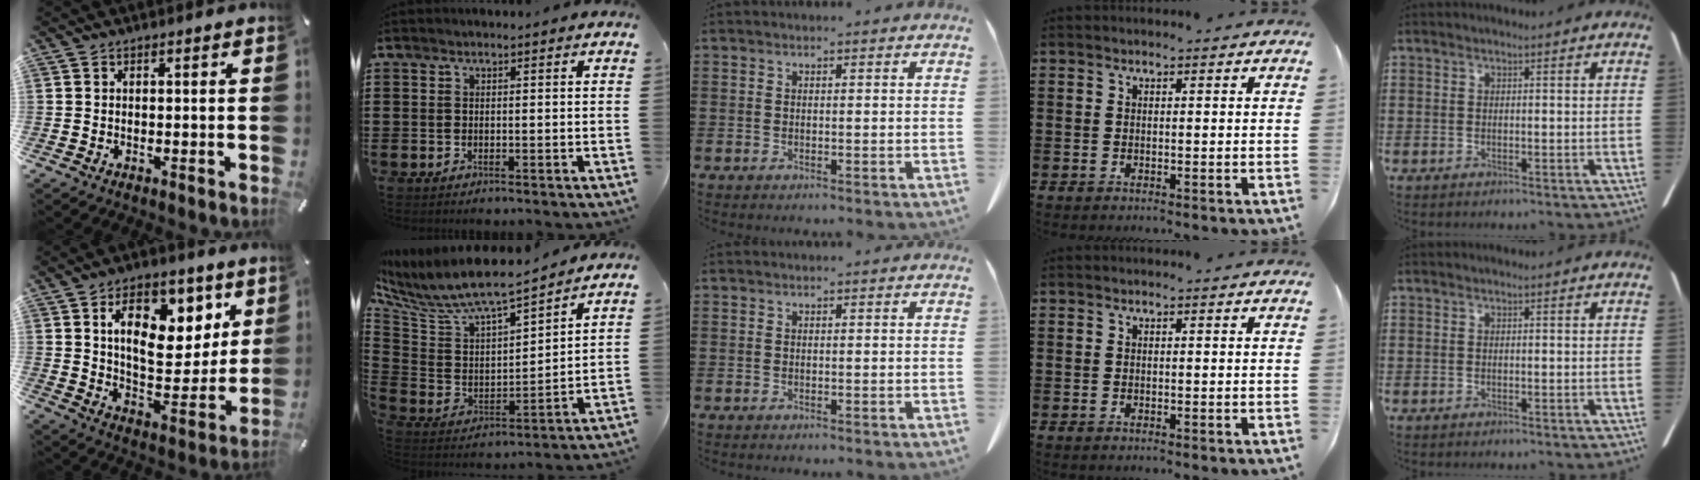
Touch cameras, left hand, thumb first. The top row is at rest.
{"thumb": {"total": 15.8, "force": [7.4, 9.5, 10.1], "torque": [-0.148, -0.030, 0.127]}, "index": {"total": 7.7, "force": [6.8, 1.4, 3.2], "torque": [-0.096, -0.055, 0.111]}}